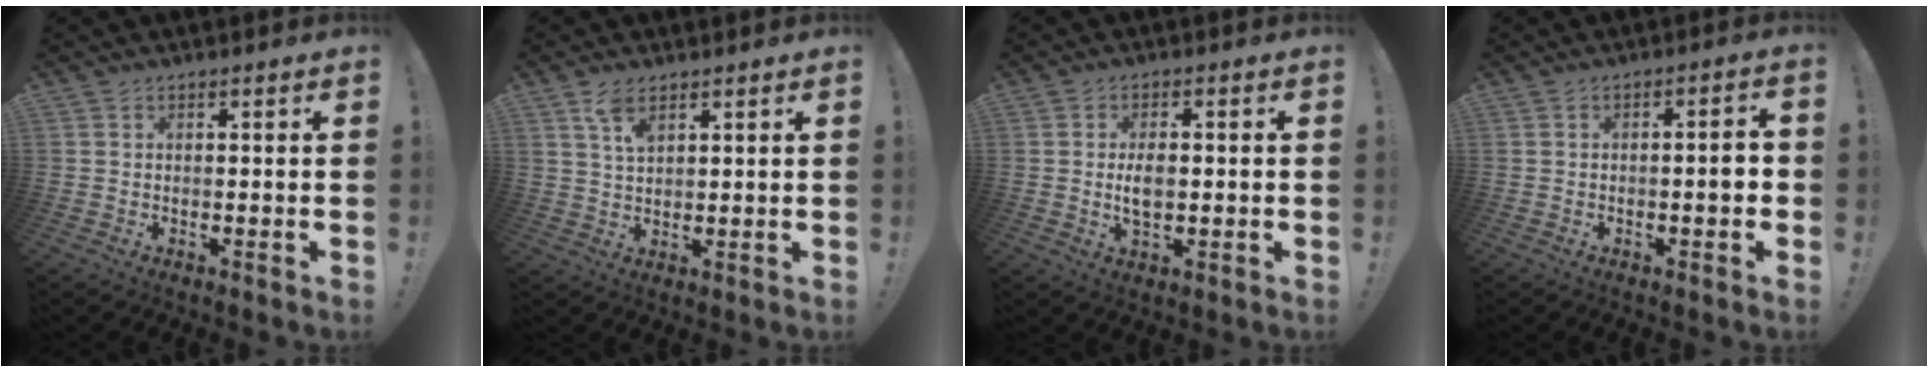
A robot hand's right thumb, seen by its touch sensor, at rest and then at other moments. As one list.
[{"total": 5.4, "force": [3.4, 2.4, 3.5], "torque": [-0.053, -0.020, 0.059]}, {"total": 5.2, "force": [-0.3, 2.7, 4.5], "torque": [-0.072, -0.006, -0.011]}, {"total": 4.2, "force": [-0.8, 0.9, 4.0], "torque": [-0.058, 0.005, -0.015]}]